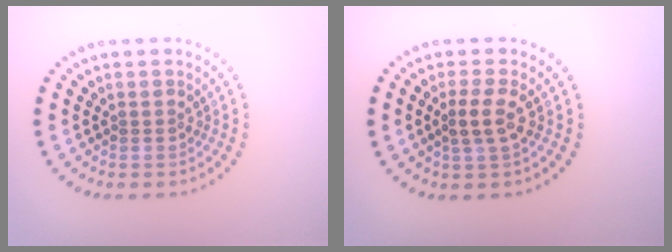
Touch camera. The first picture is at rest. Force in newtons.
{"total": 2.2, "press": 2.0, "slide": 0.9}